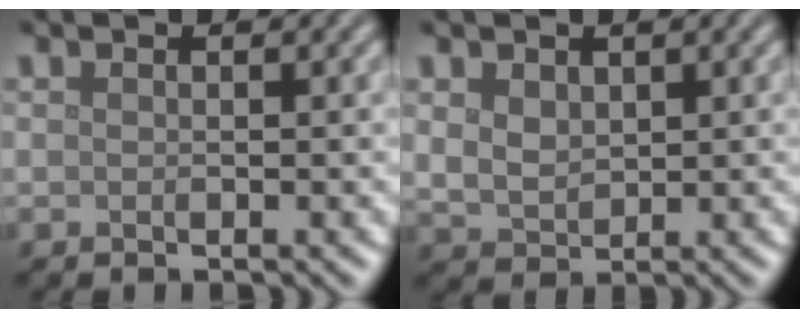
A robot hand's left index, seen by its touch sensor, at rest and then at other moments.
{"total": 2.3, "force": [1.0, 1.6, 1.3], "torque": [-0.030, -0.002, 0.022]}